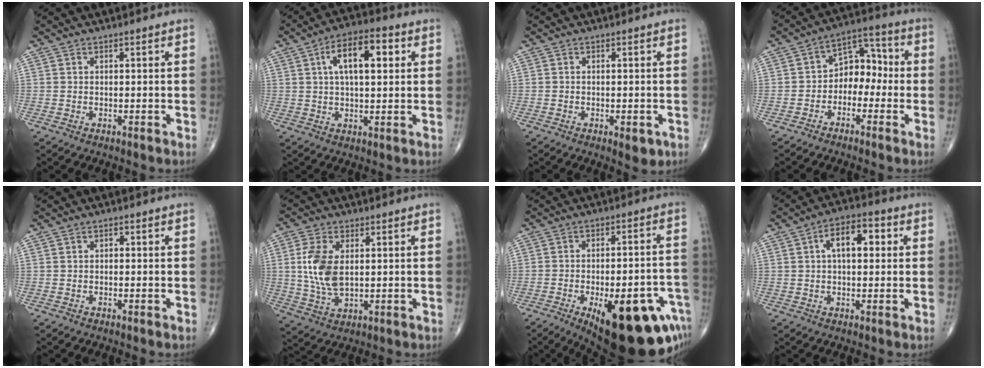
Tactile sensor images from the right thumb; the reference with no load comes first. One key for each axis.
{"total": 11.4, "fx": 3.2, "fy": 5.0, "fz": 9.7, "tx": -0.145, "ty": 0.014, "tz": 0.046}
{"total": 3.0, "fx": -1.2, "fy": 1.3, "fz": 2.5, "tx": -0.025, "ty": -0.003, "tz": -0.011}
{"total": 8.2, "fx": -1.7, "fy": 5.9, "fz": 5.4, "tx": -0.044, "ty": 0.046, "tz": -0.045}
{"total": 0.6, "fx": 0.0, "fy": 0.4, "fz": 0.4, "tx": -0.001, "ty": 0.003, "tz": -0.003}
{"total": 9.5, "fx": 1.3, "fy": 5.3, "fz": 7.8, "tx": -0.162, "ty": -0.009, "tz": 0.032}
{"total": 25.5, "fx": -11.9, "fy": 9.8, "fz": 20.3, "tx": -0.192, "ty": 0.046, "tz": -0.150}
{"total": 8.4, "fx": 1.8, "fy": 4.4, "fz": 7.0, "tx": -0.093, "ty": 0.020, "tz": 0.021}